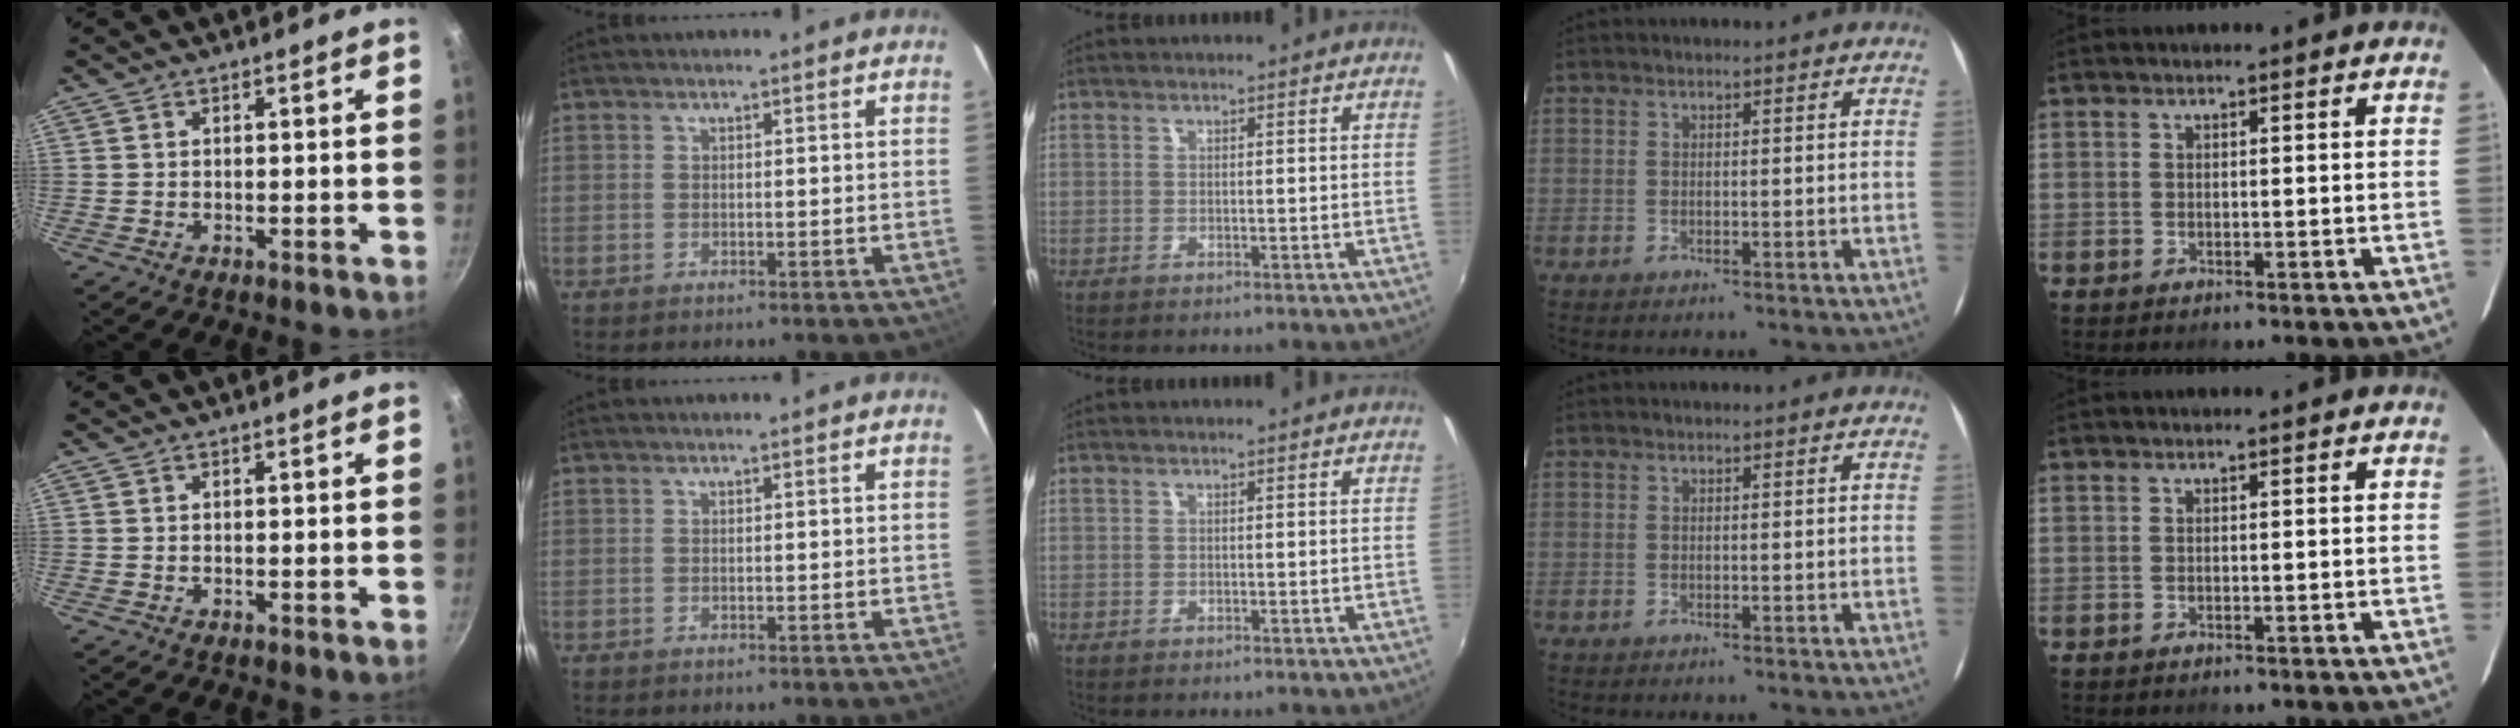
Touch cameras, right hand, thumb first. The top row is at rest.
{}